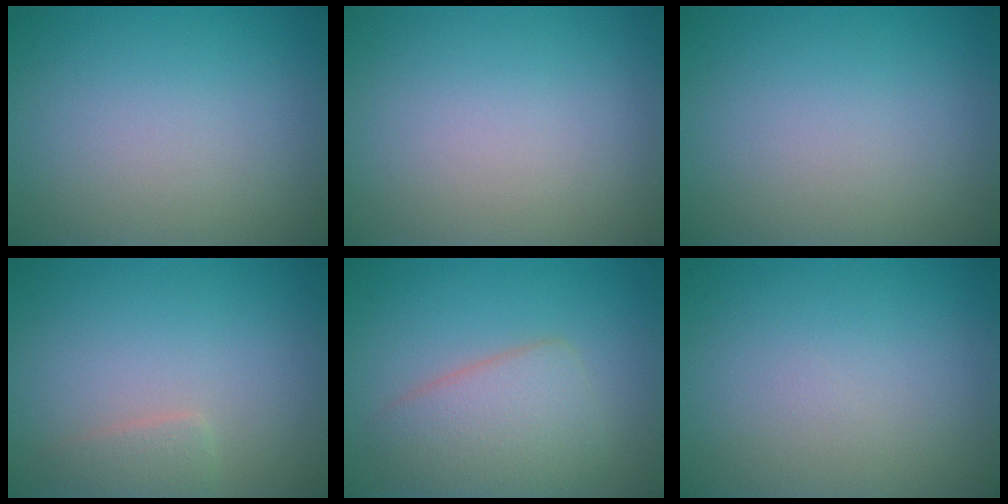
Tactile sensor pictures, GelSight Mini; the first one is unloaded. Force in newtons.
{"total": 0.0}
{"total": 0.0}
{"total": 1.3, "press": 1.3, "slide": 0.1}
{"total": 4.6, "press": 4.6, "slide": 0.3}
{"total": 0.0}